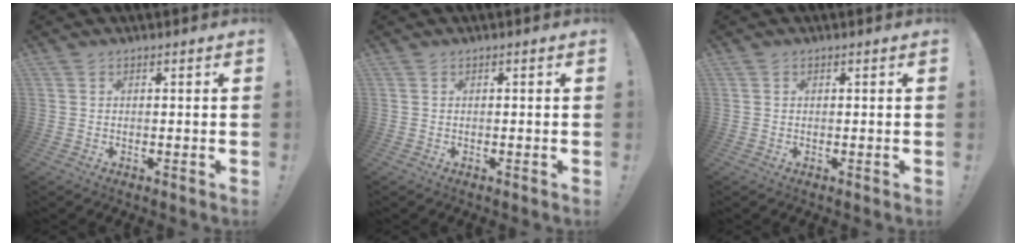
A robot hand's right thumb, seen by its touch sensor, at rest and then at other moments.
{"total": 0.0}
{"total": 0.0}